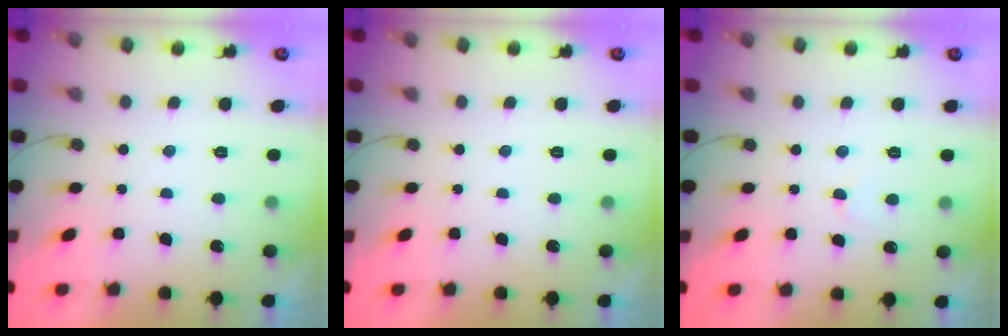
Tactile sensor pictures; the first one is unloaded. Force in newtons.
{"total": 0.0}
{"total": 2.9, "press": 2.9, "slide": 0.3}